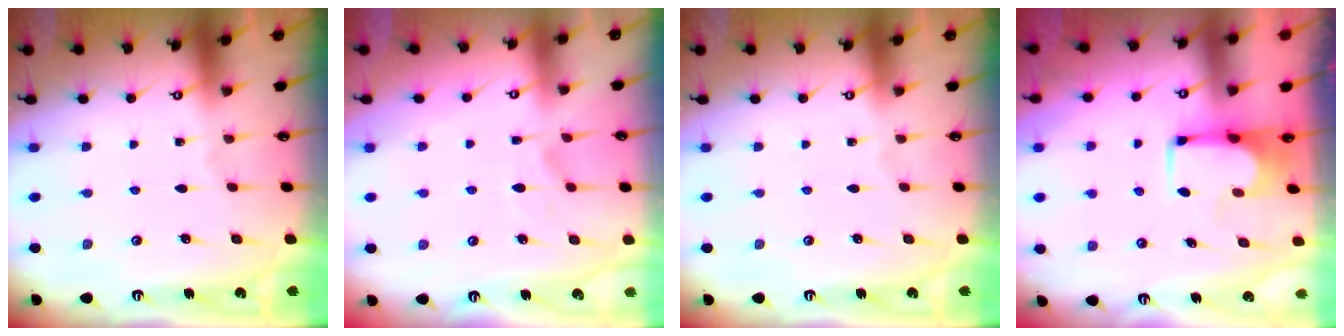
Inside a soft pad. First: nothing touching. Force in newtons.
{"total": 1.9, "press": 1.4, "slide": 1.2}
{"total": 0.0}
{"total": 1.5, "press": 1.5, "slide": 0.1}